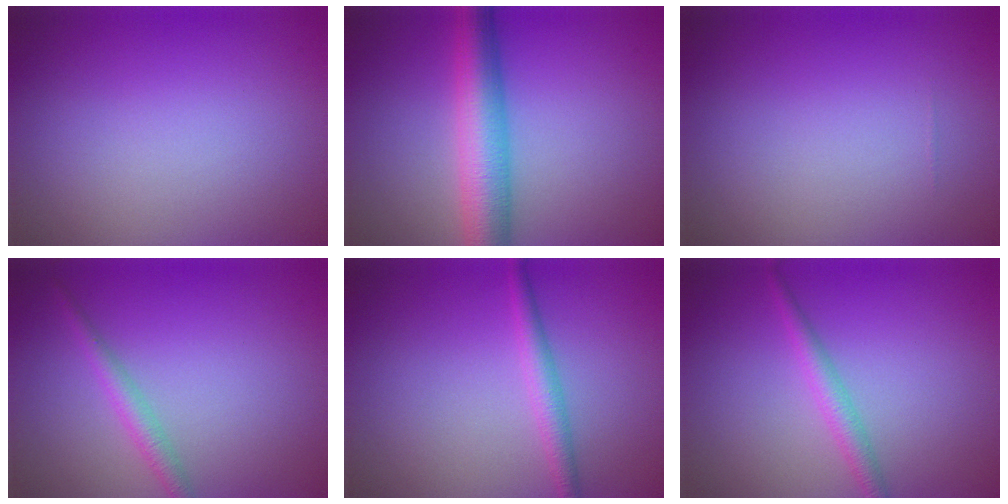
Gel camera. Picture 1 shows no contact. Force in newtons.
{"total": 6.0, "press": 6.0, "slide": 0.1}
{"total": 0.0}
{"total": 1.9, "press": 1.9, "slide": 0.0}
{"total": 2.0, "press": 2.0, "slide": 0.1}
{"total": 2.1, "press": 2.1, "slide": 0.0}